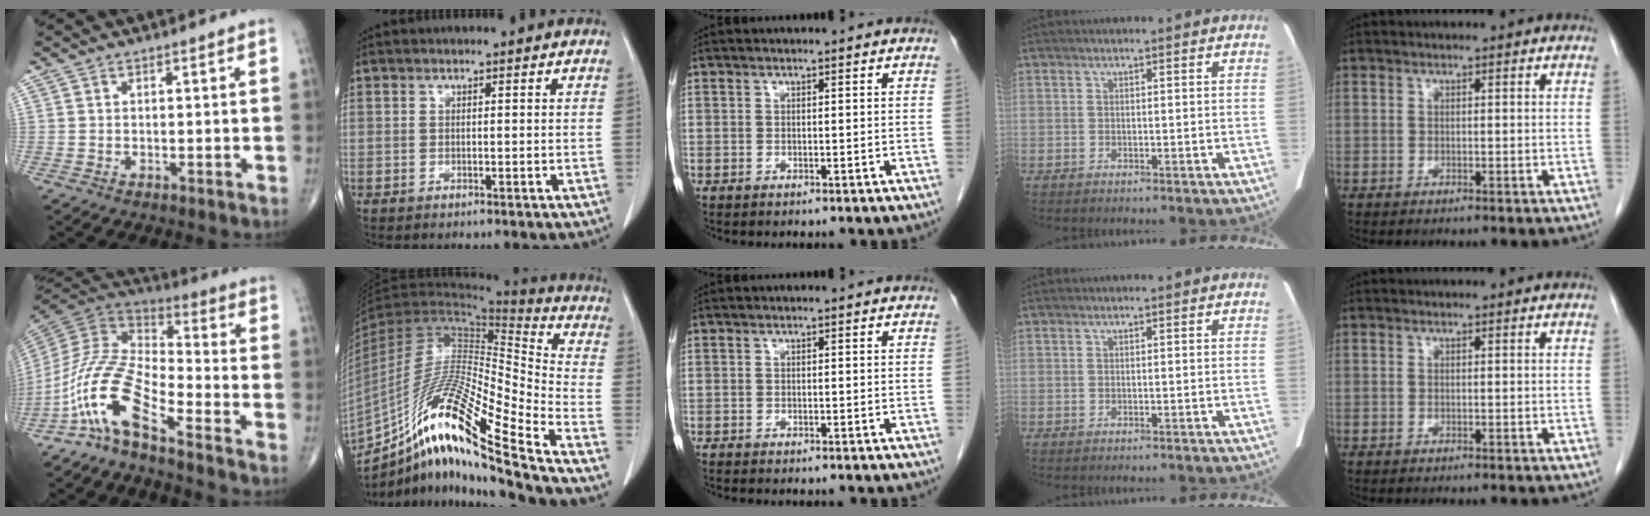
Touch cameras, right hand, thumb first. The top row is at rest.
{"thumb": {"total": 13.6, "force": [-9.0, 3.7, 9.4], "torque": [-0.199, 0.077, -0.184]}, "index": {"total": 22.2, "force": [-15.0, 0.0, 16.3], "torque": [-0.319, -0.017, -0.279]}, "middle": {"total": 0.9, "force": [-0.8, 0.1, 0.4], "torque": [-0.008, -0.003, -0.011]}}